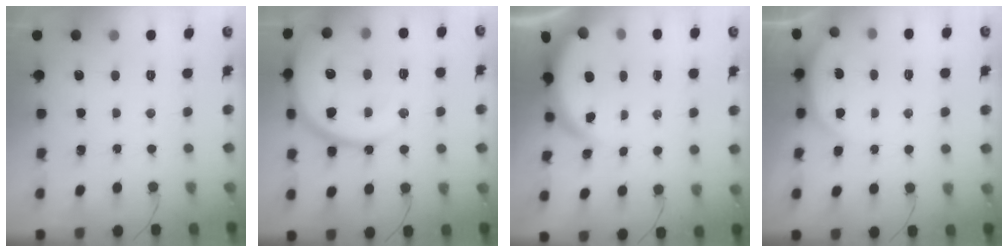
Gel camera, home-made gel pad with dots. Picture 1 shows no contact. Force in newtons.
{"total": 20.7, "press": 20.6, "slide": 2.5}
{"total": 3.9, "press": 3.9, "slide": 0.2}
{"total": 4.2, "press": 4.2, "slide": 0.6}